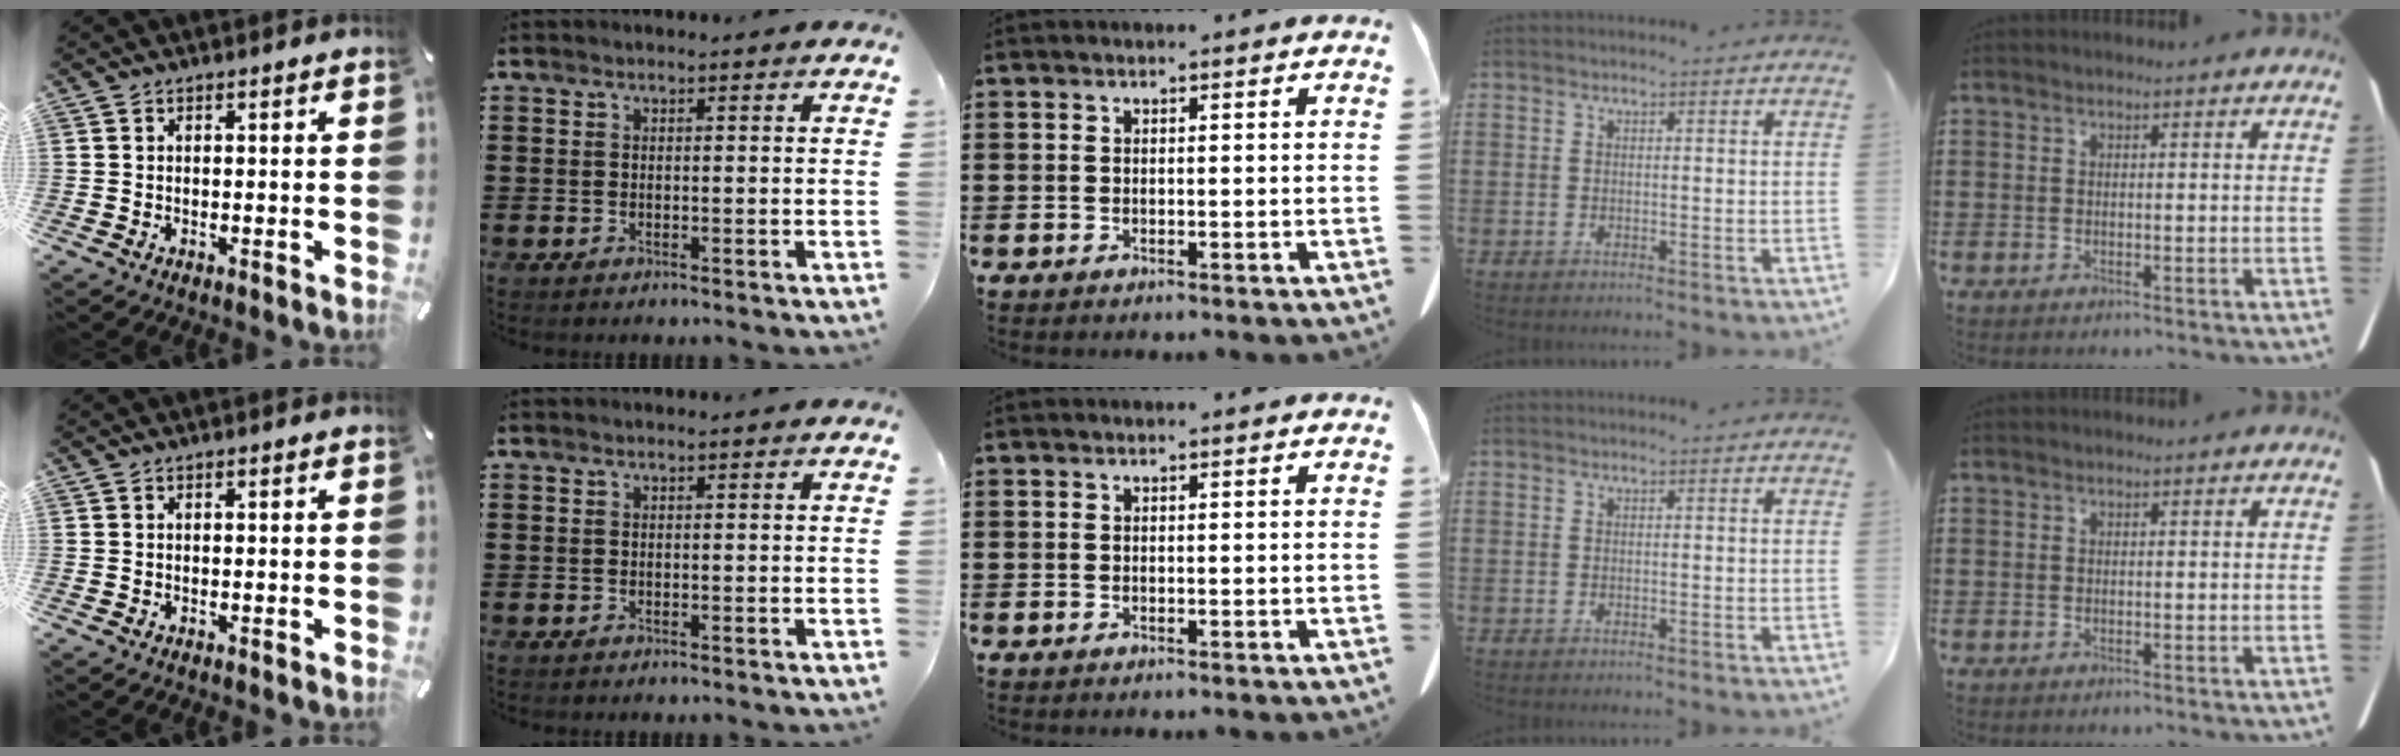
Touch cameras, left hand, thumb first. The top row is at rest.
{}